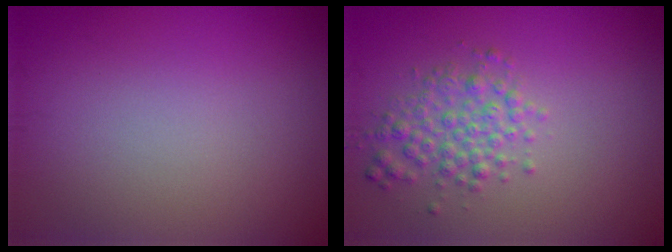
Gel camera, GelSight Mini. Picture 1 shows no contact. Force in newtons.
{"total": 2.8, "press": 2.8, "slide": 0.1}